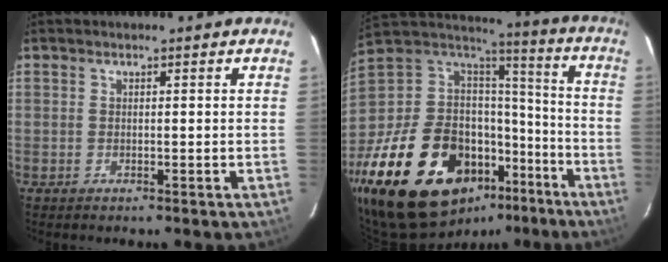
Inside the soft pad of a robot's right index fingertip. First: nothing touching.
{"total": 32.3, "force": [-17.7, 18.0, 20.2], "torque": [-0.401, 0.005, -0.274]}